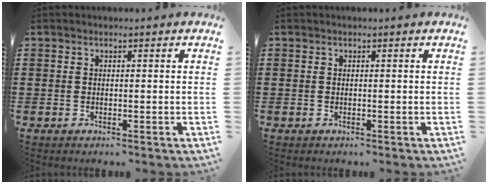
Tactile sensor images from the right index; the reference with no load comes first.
{"total": 0.0}